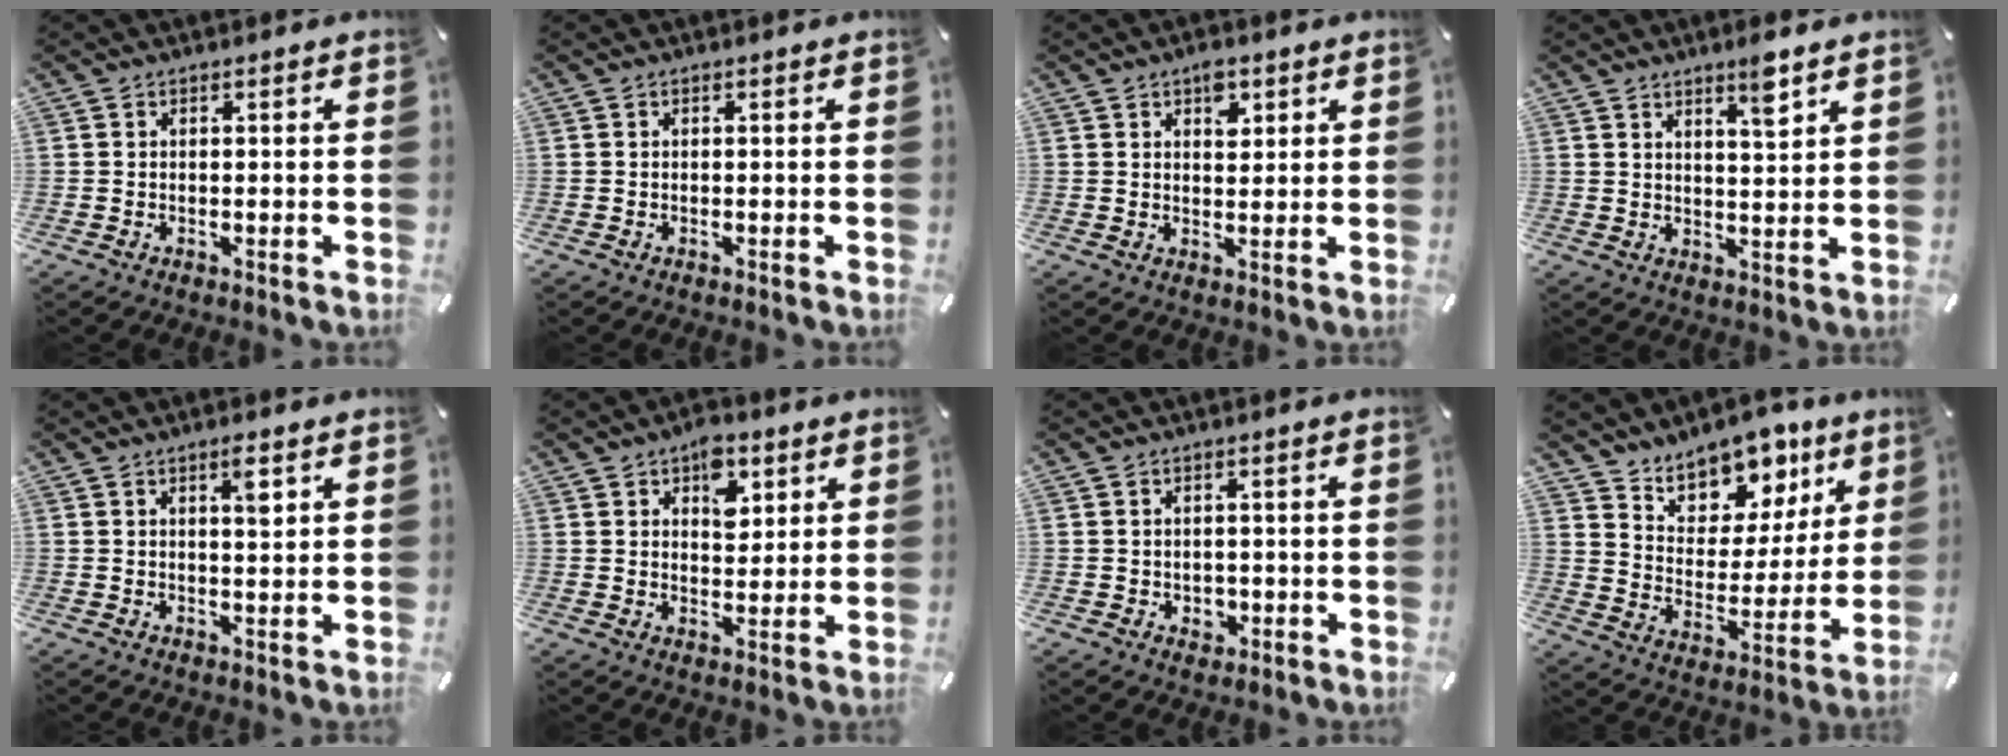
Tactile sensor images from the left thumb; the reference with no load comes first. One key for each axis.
{"total": 0.0}
{"total": 4.0, "fx": 2.2, "fy": 2.4, "fz": 2.4, "tx": -0.021, "ty": -0.009, "tz": 0.033}
{"total": 5.5, "fx": 4.2, "fy": 0.9, "fz": 3.4, "tx": -0.046, "ty": -0.028, "tz": 0.067}
{"total": 3.6, "fx": 1.8, "fy": 0.7, "fz": 3.0, "tx": -0.051, "ty": -0.004, "tz": 0.027}
{"total": 7.5, "fx": 3.8, "fy": 4.8, "fz": 4.3, "tx": -0.041, "ty": -0.012, "tz": 0.060}
{"total": 2.1, "fx": -0.2, "fy": 2.0, "fz": 0.7, "tx": -0.007, "ty": 0.000, "tz": -0.005}
{"total": 12.7, "fx": 10.8, "fy": 6.4, "fz": 1.8, "tx": -0.026, "ty": -0.109, "tz": 0.195}